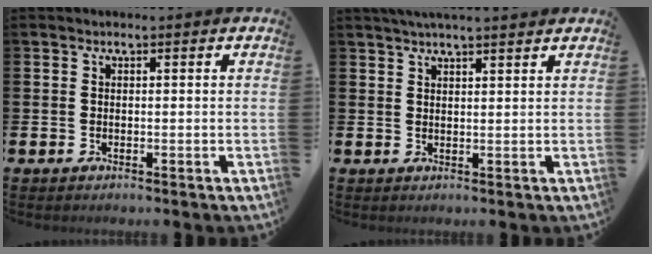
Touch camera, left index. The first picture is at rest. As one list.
[{"total": 3.2, "force": [3.0, -0.1, 1.1], "torque": [-0.015, -0.010, 0.052]}]